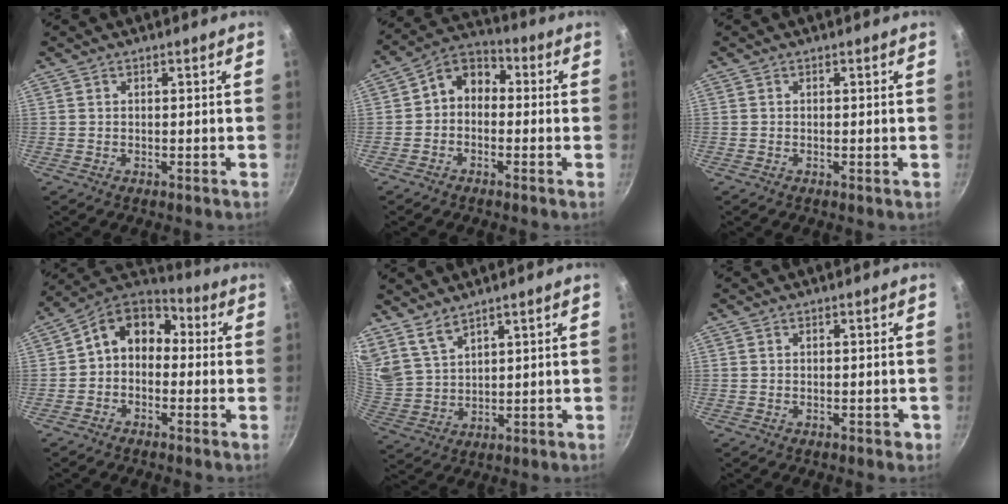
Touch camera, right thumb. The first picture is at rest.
{"total": 7.3, "force": [-0.3, 5.7, 4.6], "torque": [-0.054, 0.033, -0.029]}
{"total": 0.0}
{"total": 10.8, "force": [0.2, 8.3, 7.0], "torque": [-0.092, 0.048, -0.023]}
{"total": 6.8, "force": [5.6, 2.5, 3.0], "torque": [-0.051, -0.030, 0.128]}
{"total": 1.3, "force": [-0.4, 0.9, 0.8], "torque": [0.001, 0.008, -0.003]}